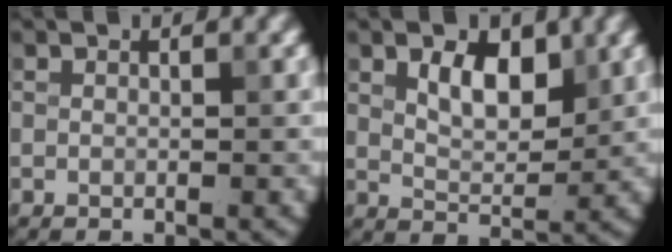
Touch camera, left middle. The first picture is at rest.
{"total": 3.8, "force": [1.7, 2.0, 2.8], "torque": [-0.051, 0.000, 0.028]}